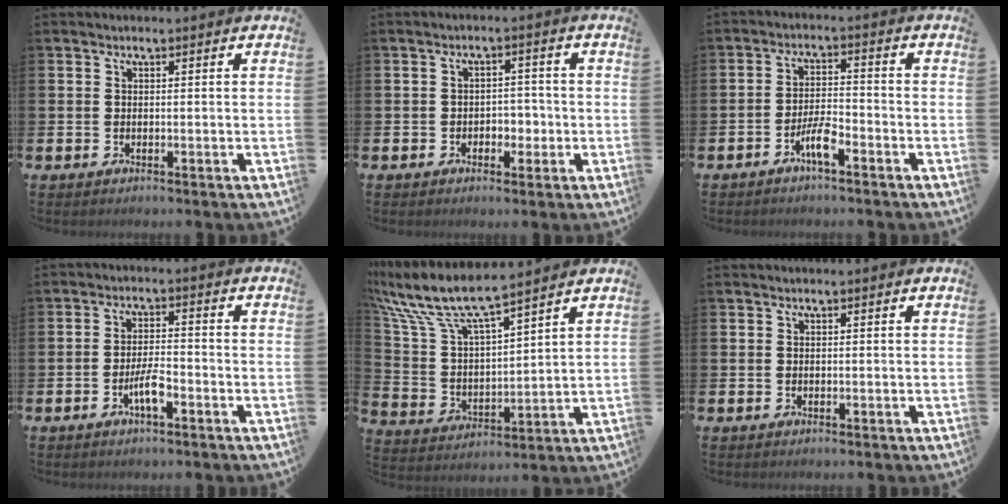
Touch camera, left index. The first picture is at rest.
{"total": 2.7, "force": [-1.1, 2.1, 1.3], "torque": [-0.014, 0.000, -0.031]}
{"total": 4.1, "force": [-2.6, 0.8, 3.1], "torque": [-0.059, 0.006, -0.050]}
{"total": 3.7, "force": [-1.7, 1.0, 3.1], "torque": [-0.061, 0.003, -0.033]}
{"total": 8.7, "force": [7.8, 1.6, 3.4], "torque": [-0.107, -0.047, 0.132]}
{"total": 0.0}